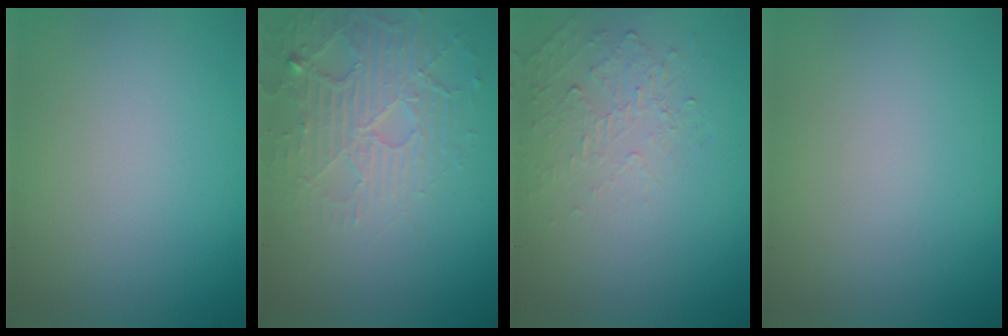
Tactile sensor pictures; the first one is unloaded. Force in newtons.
{"total": 5.2, "press": 3.3, "slide": 4.1}
{"total": 1.9, "press": 0.5, "slide": 1.9}
{"total": 0.0}